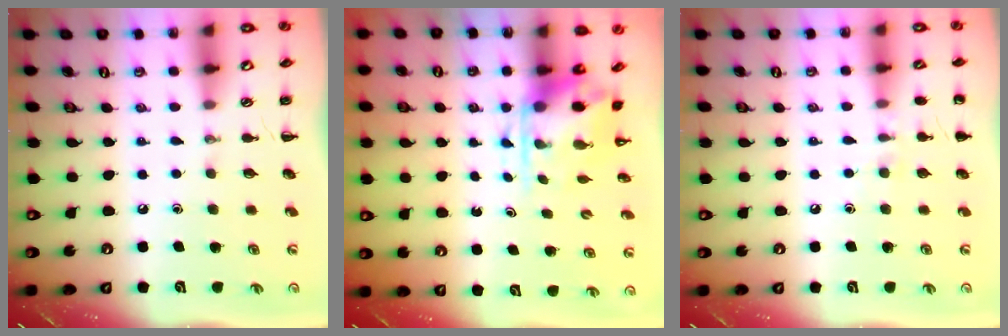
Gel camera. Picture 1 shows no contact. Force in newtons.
{"total": 3.8, "press": 3.7, "slide": 0.9}
{"total": 5.9, "press": 5.8, "slide": 1.4}